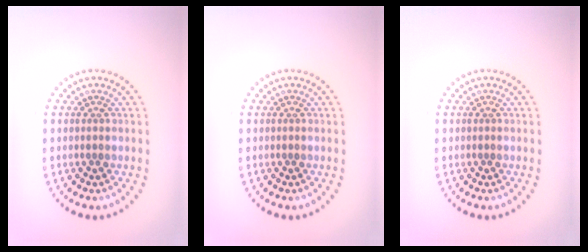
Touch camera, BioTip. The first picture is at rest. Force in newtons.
{"total": 0.0}
{"total": 0.0}